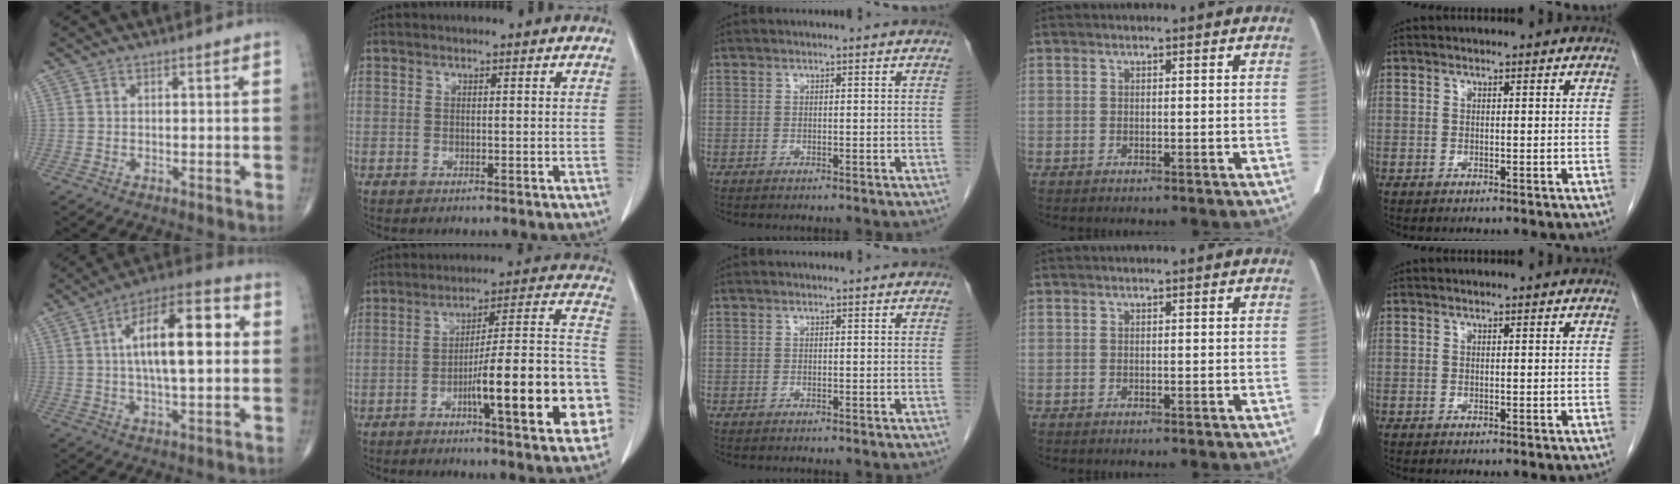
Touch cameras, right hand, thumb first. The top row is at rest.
{"thumb": {"total": 17.1, "force": [2.3, 6.6, 15.6], "torque": [-0.237, 0.024, 0.030]}, "index": {"total": 19.3, "force": [-6.6, 2.4, 18.0], "torque": [-0.194, 0.028, -0.090]}}